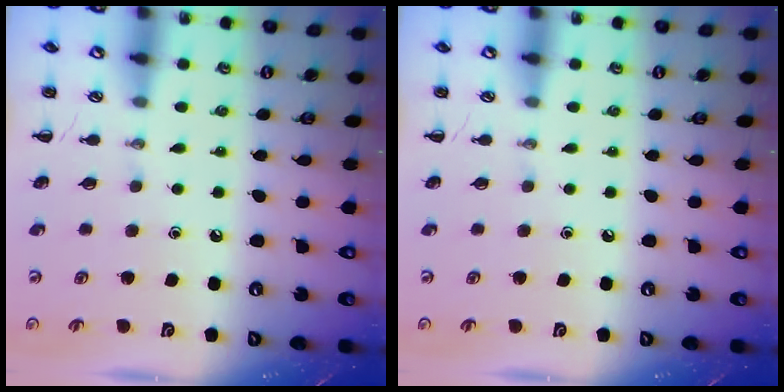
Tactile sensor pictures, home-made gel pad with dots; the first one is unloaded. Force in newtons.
{"total": 0.0}